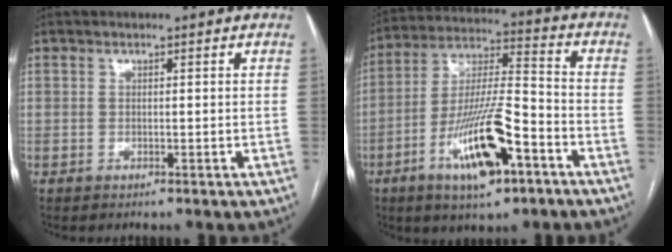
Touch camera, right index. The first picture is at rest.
{"total": 15.7, "force": [-7.3, 3.4, 13.5], "torque": [-0.259, -0.005, -0.123]}